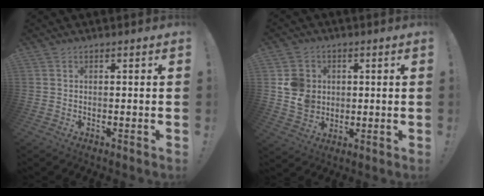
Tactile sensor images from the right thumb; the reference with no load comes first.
{"total": 9.8, "force": [1.9, 8.9, 3.6], "torque": [-0.050, -0.010, 0.041]}